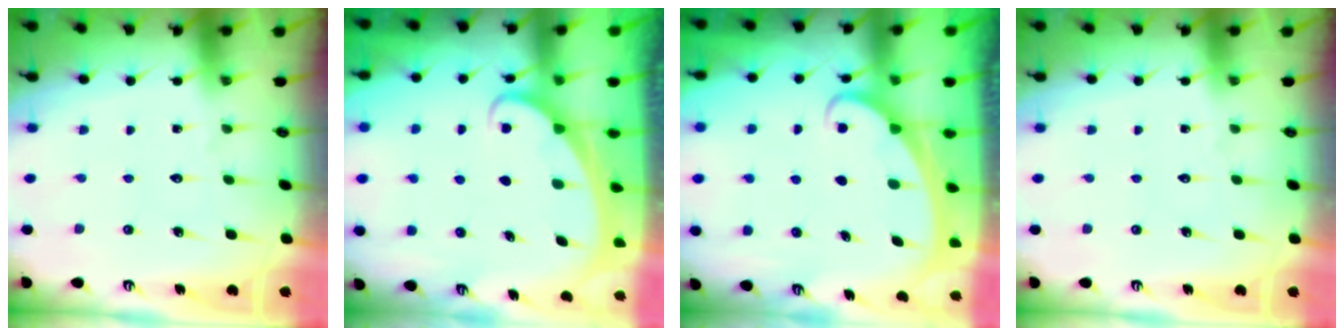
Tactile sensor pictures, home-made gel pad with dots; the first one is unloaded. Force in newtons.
{"total": 1.9, "press": 1.9, "slide": 0.2}
{"total": 1.9, "press": 1.9, "slide": 0.1}
{"total": 0.0}